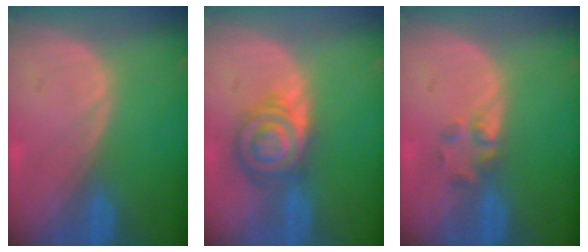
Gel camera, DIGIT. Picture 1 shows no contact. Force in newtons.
{"total": 6.7, "press": 6.7, "slide": 0.1}
{"total": 2.3, "press": 2.2, "slide": 0.8}